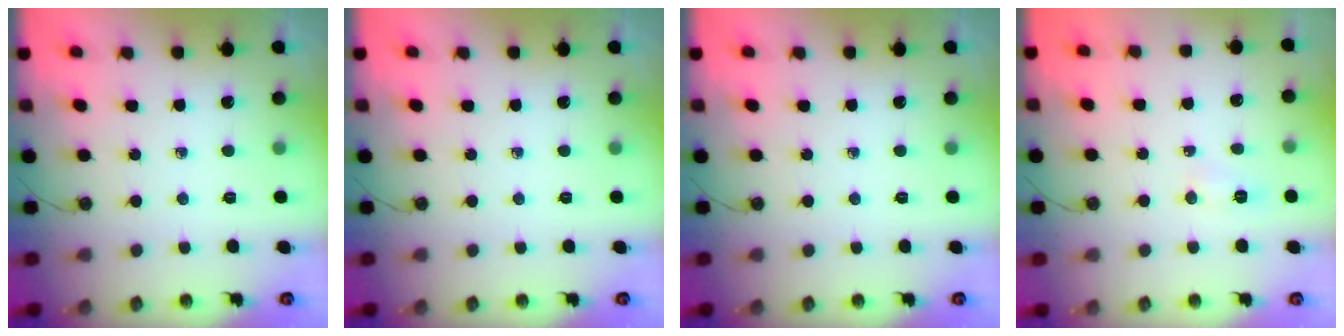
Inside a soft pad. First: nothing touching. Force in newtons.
{"total": 0.0}
{"total": 0.0}
{"total": 6.1, "press": 6.0, "slide": 0.8}